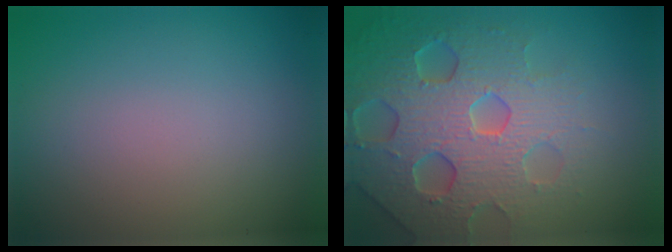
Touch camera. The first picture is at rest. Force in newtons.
{"total": 7.3, "press": 7.1, "slide": 1.5}